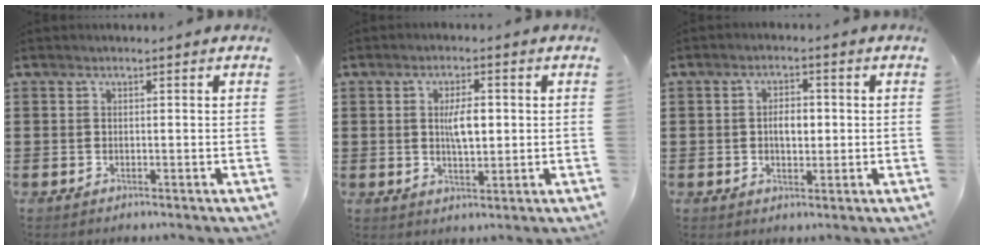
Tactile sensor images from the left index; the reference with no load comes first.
{"total": 4.8, "force": [0.5, 1.8, 4.4], "torque": [-0.078, 0.004, 0.004]}
{"total": 3.7, "force": [-0.1, 2.0, 3.2], "torque": [-0.055, 0.003, -0.007]}